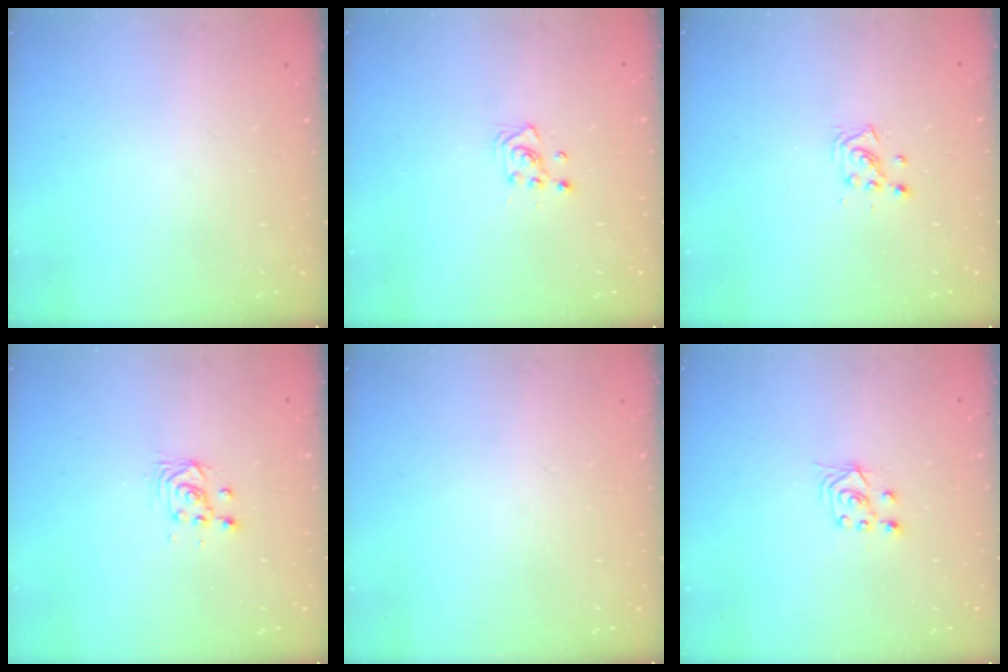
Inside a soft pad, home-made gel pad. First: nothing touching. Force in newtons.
{"total": 3.1, "press": 3.1, "slide": 0.3}
{"total": 3.1, "press": 3.1, "slide": 0.4}
{"total": 3.5, "press": 3.5, "slide": 0.4}
{"total": 0.0}
{"total": 3.0, "press": 2.9, "slide": 1.0}